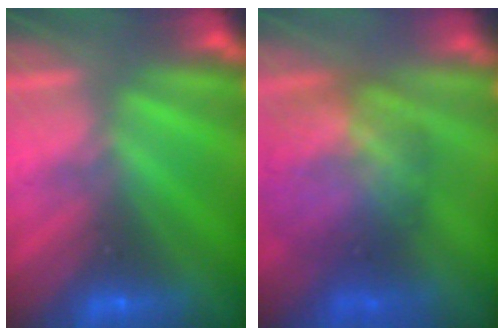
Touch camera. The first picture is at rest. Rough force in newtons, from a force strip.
{"total": 6.1}